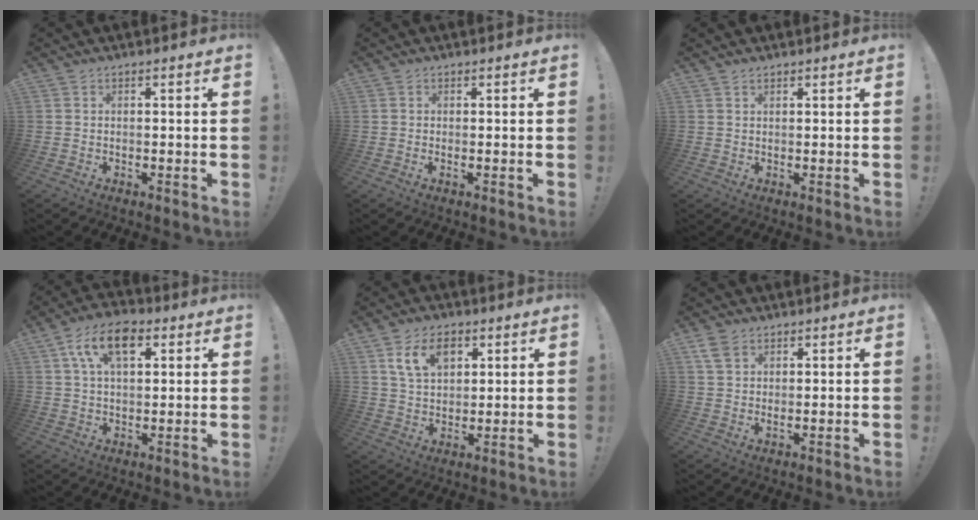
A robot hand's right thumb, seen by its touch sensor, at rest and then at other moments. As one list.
[{"total": 0.6, "force": [0.2, 0.0, 0.5], "torque": [-0.007, -0.001, 0.003]}, {"total": 0.5, "force": [0.5, -0.1, 0.0], "torque": [0.001, 0.000, 0.010]}, {"total": 11.8, "force": [4.6, 6.6, 8.7], "torque": [-0.138, 0.005, 0.085]}, {"total": 10.2, "force": [5.2, 6.4, 6.1], "torque": [-0.094, -0.010, 0.097]}, {"total": 4.3, "force": [2.6, 2.4, 2.4], "torque": [-0.047, -0.003, 0.052]}]